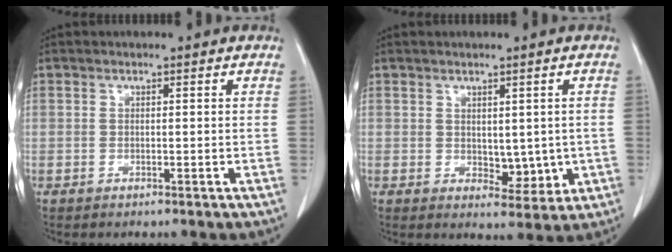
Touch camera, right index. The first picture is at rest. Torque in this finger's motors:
{"motor_torque": [0.18, -0.02, 0.04, 0.01]}